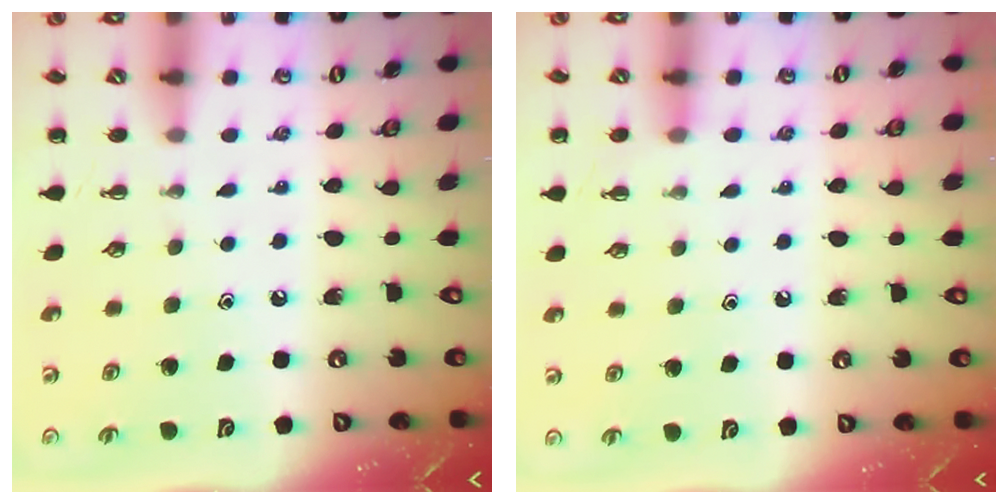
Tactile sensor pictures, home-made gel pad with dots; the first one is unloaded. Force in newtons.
{"total": 7.5, "press": 7.2, "slide": 2.0}